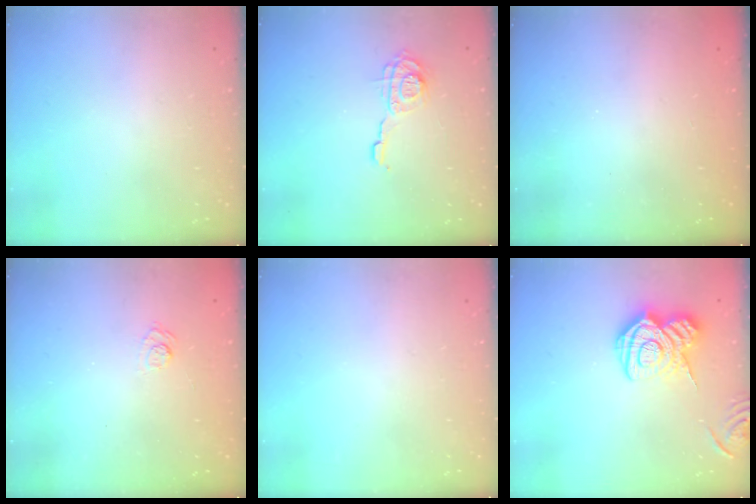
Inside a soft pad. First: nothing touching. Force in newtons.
{"total": 9.2, "press": 9.1, "slide": 0.5}
{"total": 2.3, "press": 2.2, "slide": 0.8}
{"total": 2.8, "press": 2.3, "slide": 1.6}
{"total": 0.0}
{"total": 16.3, "press": 16.2, "slide": 1.2}